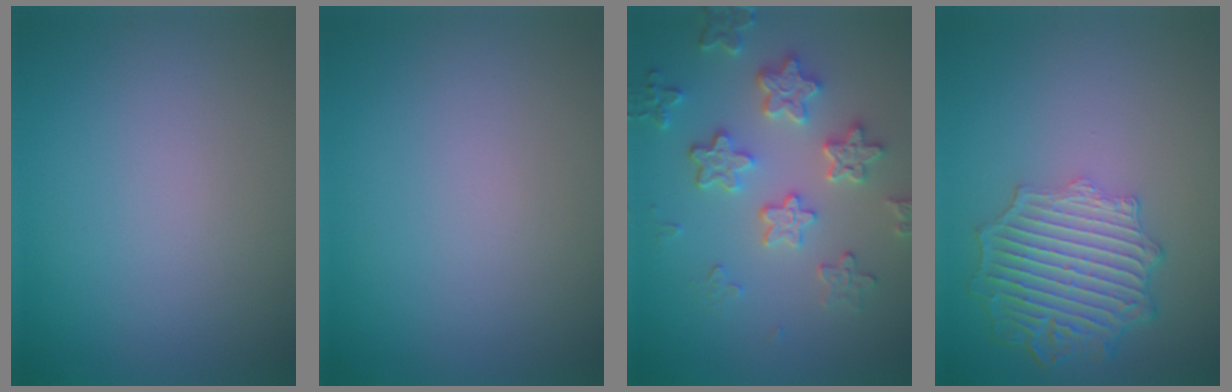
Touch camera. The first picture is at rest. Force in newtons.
{"total": 0.0}
{"total": 4.4, "press": 4.1, "slide": 1.6}
{"total": 6.5, "press": 4.9, "slide": 4.1}